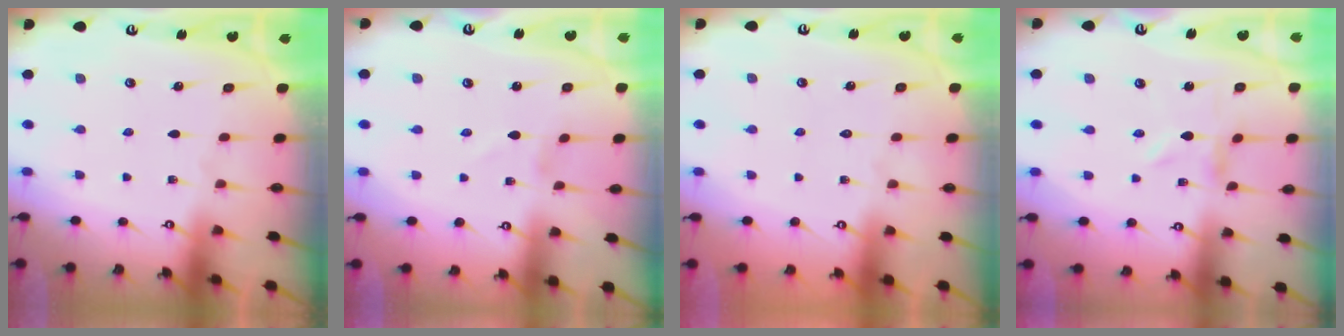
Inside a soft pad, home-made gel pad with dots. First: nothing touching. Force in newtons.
{"total": 1.1, "press": 1.1, "slide": 0.1}
{"total": 1.6, "press": 1.6, "slide": 0.2}
{"total": 0.0}